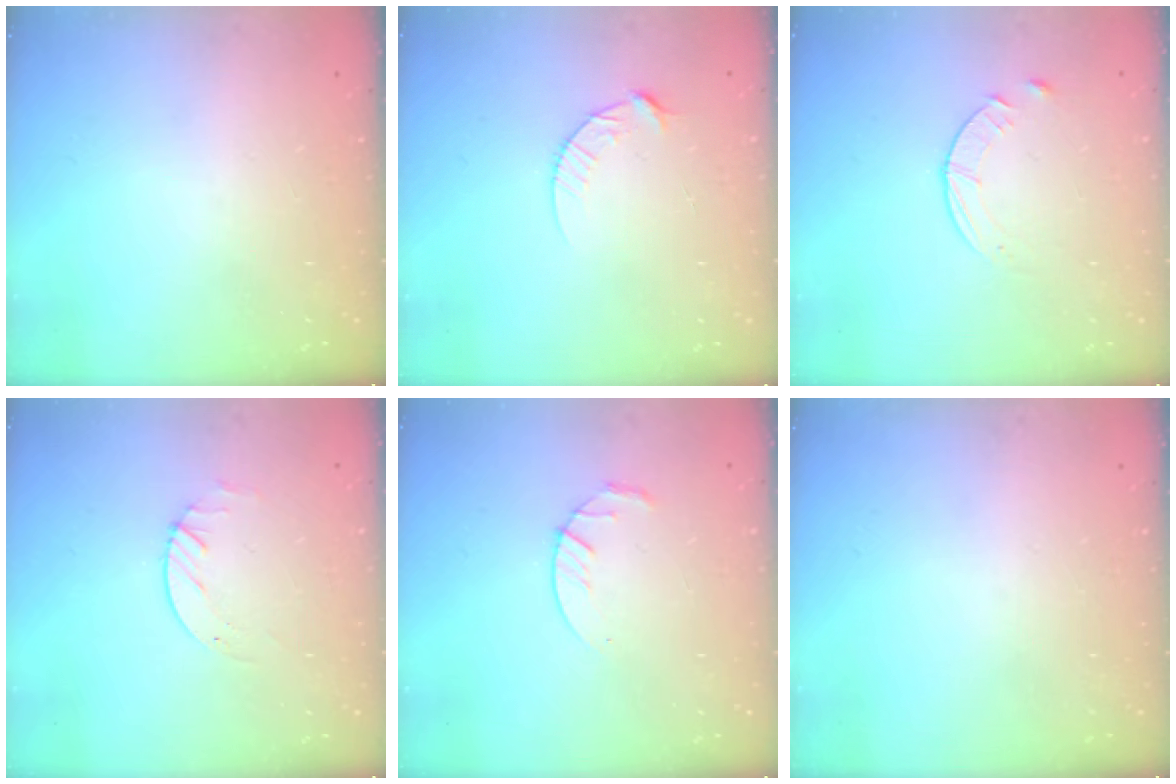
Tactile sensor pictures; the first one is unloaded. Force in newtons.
{"total": 6.6, "press": 6.6, "slide": 0.7}
{"total": 5.6, "press": 5.6, "slide": 0.7}
{"total": 1.7, "press": 1.7, "slide": 0.2}
{"total": 4.3, "press": 4.2, "slide": 0.6}
{"total": 0.0}